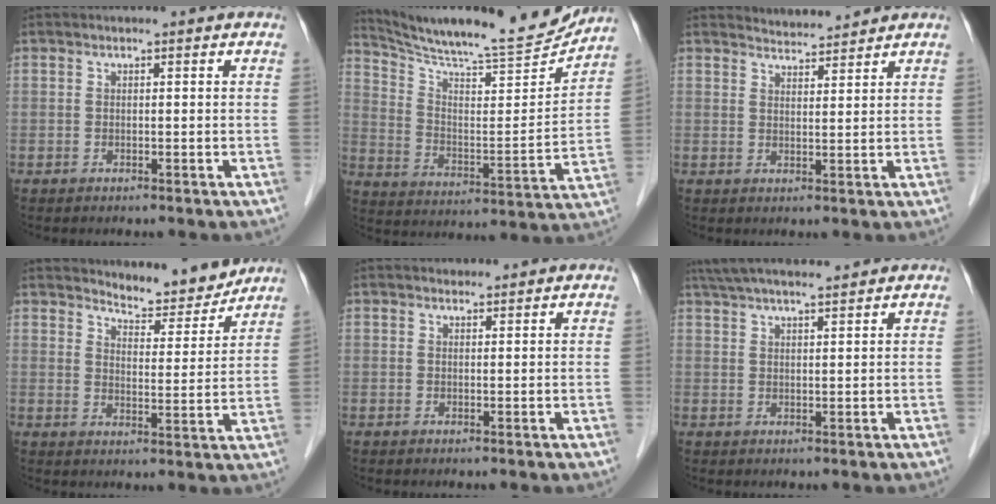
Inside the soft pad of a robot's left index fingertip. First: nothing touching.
{"total": 19.7, "force": [18.7, 0.6, 6.1], "torque": [-0.112, -0.053, 0.279]}
{"total": 3.6, "force": [3.6, 0.1, -0.3], "torque": [-0.007, 0.009, 0.061]}
{"total": 7.1, "force": [7.1, 0.9, 0.4], "torque": [-0.013, -0.010, 0.104]}
{"total": 1.2, "force": [1.1, 0.4, 0.1], "torque": [-0.008, 0.005, 0.019]}
{"total": 10.1, "force": [8.8, 0.8, 4.7], "torque": [-0.078, 0.031, 0.137]}